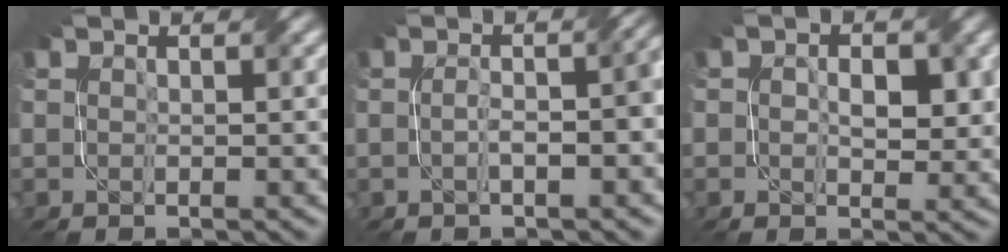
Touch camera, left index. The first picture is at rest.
{"total": 3.9, "force": [-0.5, 1.2, 3.6], "torque": [-0.037, 0.015, -0.012]}
{"total": 3.5, "force": [0.3, 2.1, 2.9], "torque": [-0.042, -0.004, 0.004]}